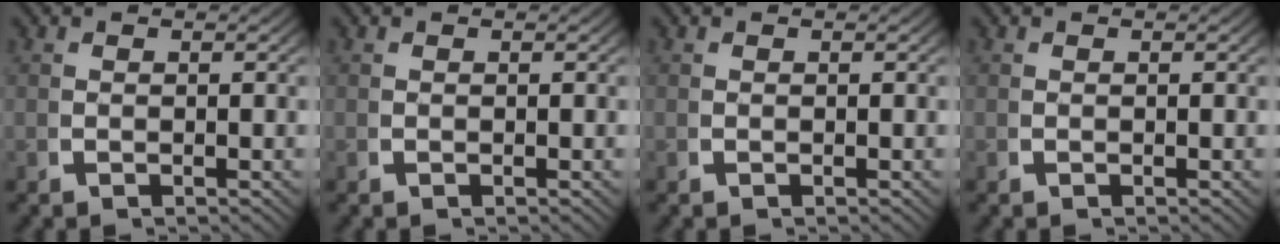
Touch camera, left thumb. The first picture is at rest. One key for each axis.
{"total": 0.0}
{"total": 0.0}
{"total": 0.0}